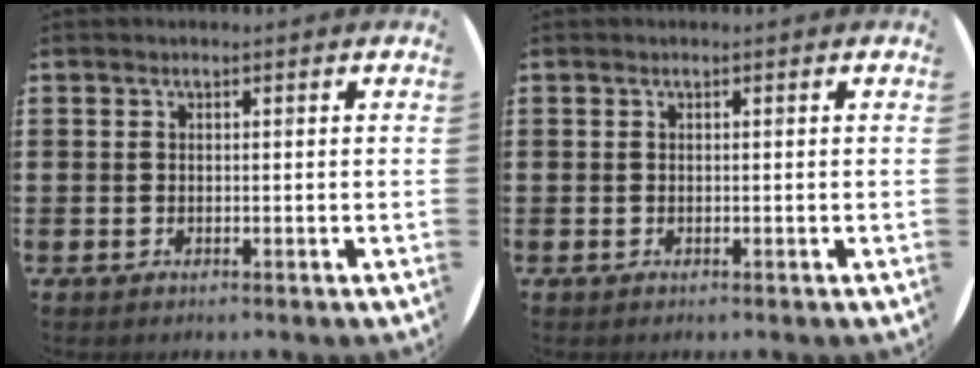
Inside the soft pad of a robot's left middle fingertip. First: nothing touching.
{"total": 0.0}